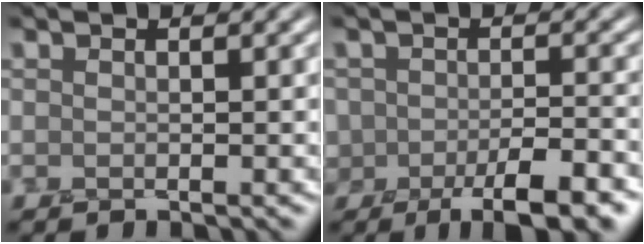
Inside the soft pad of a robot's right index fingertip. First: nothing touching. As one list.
[{"total": 7.6, "force": [-4.3, 3.7, 5.0], "torque": [-0.068, -0.010, -0.059]}]